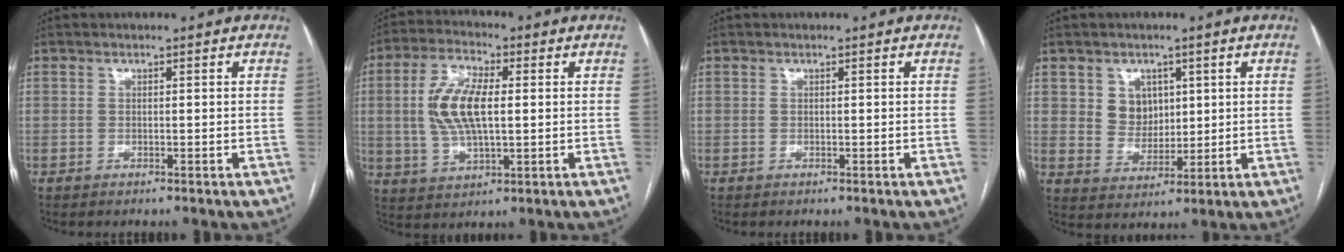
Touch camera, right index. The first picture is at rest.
{"total": 10.4, "force": [1.0, 3.9, 9.7], "torque": [-0.208, 0.010, 0.020]}
{"total": 0.0}
{"total": 5.2, "force": [2.0, 4.4, 2.0], "torque": [-0.037, 0.008, 0.043]}